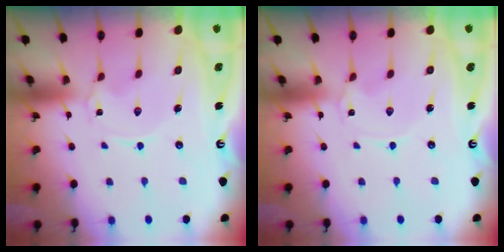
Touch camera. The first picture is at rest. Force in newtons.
{"total": 0.0}